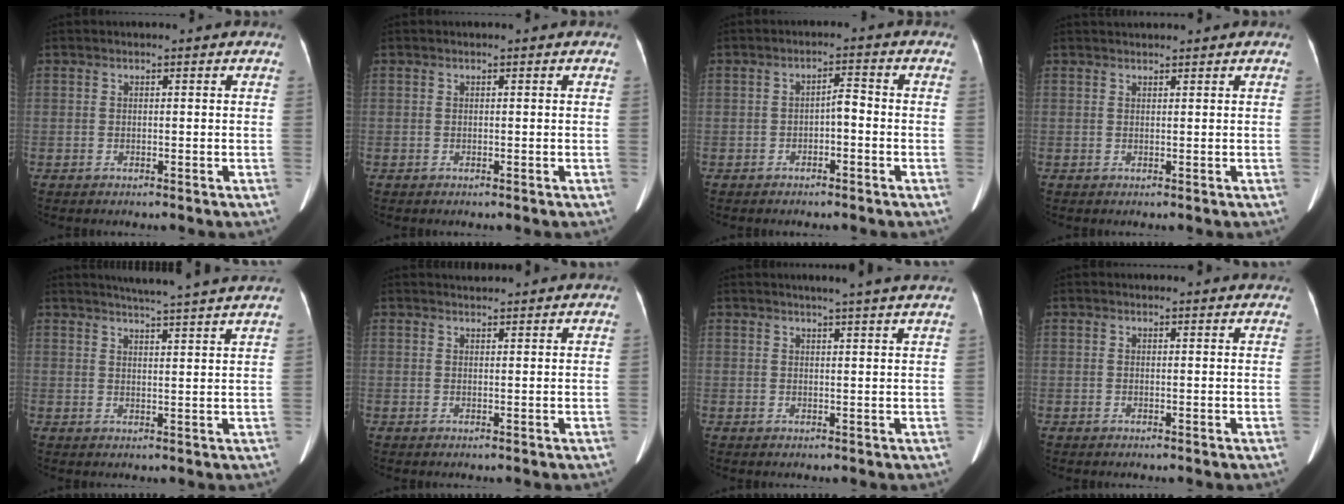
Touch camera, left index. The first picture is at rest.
{"total": 0.0}
{"total": 2.4, "force": [-0.9, 0.8, 2.1], "torque": [-0.032, 0.011, -0.016]}
{"total": 2.1, "force": [2.1, 0.0, 0.4], "torque": [-0.005, 0.028, 0.038]}
{"total": 12.6, "force": [11.5, -1.1, 5.1], "torque": [-0.080, -0.008, 0.136]}
{"total": 3.1, "force": [3.1, 0.0, 0.4], "torque": [-0.010, 0.022, 0.043]}
{"total": 7.5, "force": [6.5, -0.8, 3.7], "torque": [-0.046, 0.009, 0.063]}
{"total": 4.0, "force": [3.9, 0.7, 0.7], "torque": [-0.008, 0.010, 0.034]}